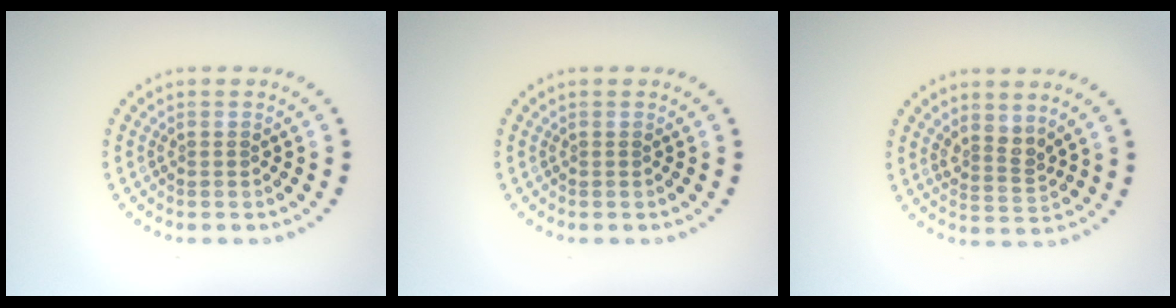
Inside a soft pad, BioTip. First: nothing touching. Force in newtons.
{"total": 0.0}
{"total": 2.1, "press": 1.6, "slide": 1.4}